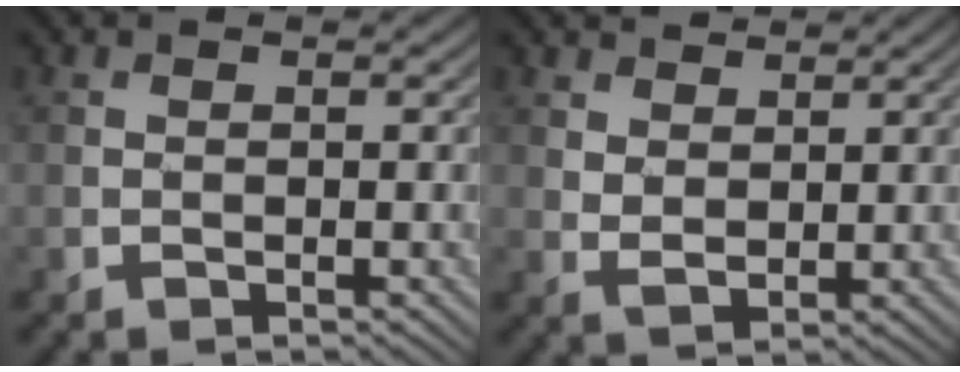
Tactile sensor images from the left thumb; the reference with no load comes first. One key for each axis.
{"total": 3.7, "fx": 2.8, "fy": 2.0, "fz": 1.4, "tx": -0.037, "ty": -0.005, "tz": 0.062}